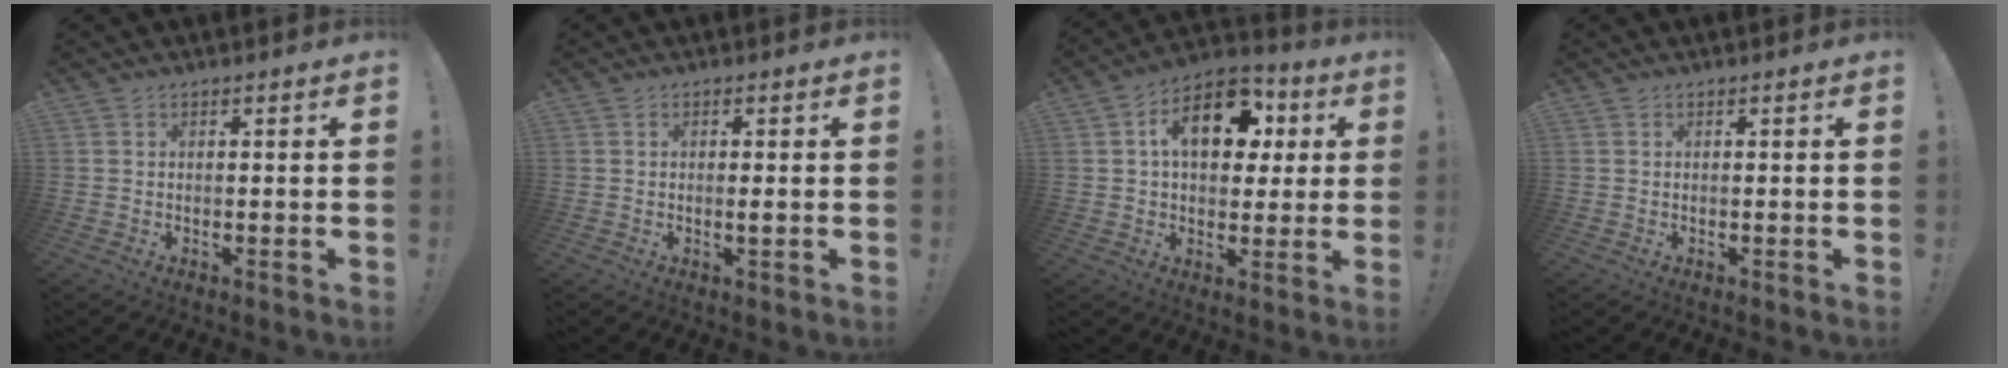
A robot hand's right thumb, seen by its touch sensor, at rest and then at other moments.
{"total": 0.9, "force": [-0.1, -0.1, 0.9], "torque": [-0.008, -0.006, -0.004]}
{"total": 16.1, "force": [4.9, 10.3, 11.4], "torque": [-0.158, -0.005, 0.086]}
{"total": 0.0}